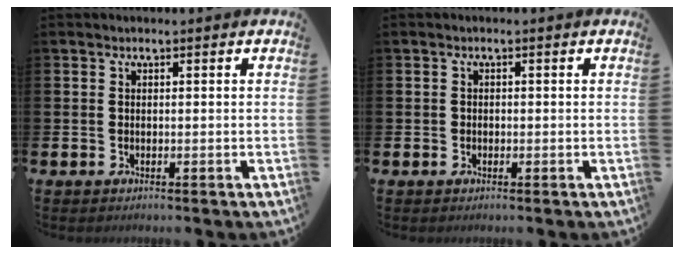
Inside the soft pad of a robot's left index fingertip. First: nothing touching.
{"total": 0.6, "force": [-0.2, 0.6, 0.2], "torque": [-0.003, 0.005, -0.006]}